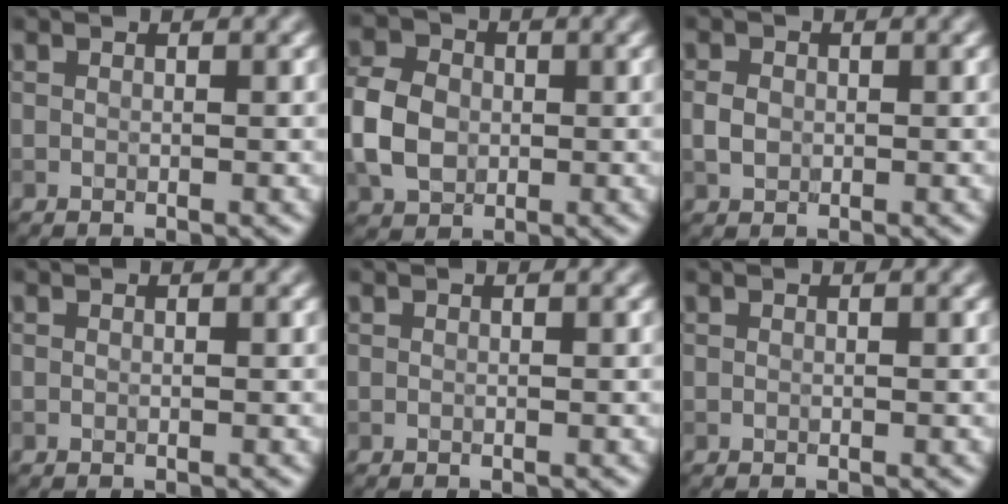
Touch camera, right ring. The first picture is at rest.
{"total": 5.5, "force": [-0.6, 4.4, 3.3], "torque": [-0.076, 0.005, -0.022]}
{"total": 1.7, "force": [-0.1, 1.4, 1.0], "torque": [-0.019, -0.001, -0.006]}
{"total": 0.0}
{"total": 0.0}
{"total": 0.0}